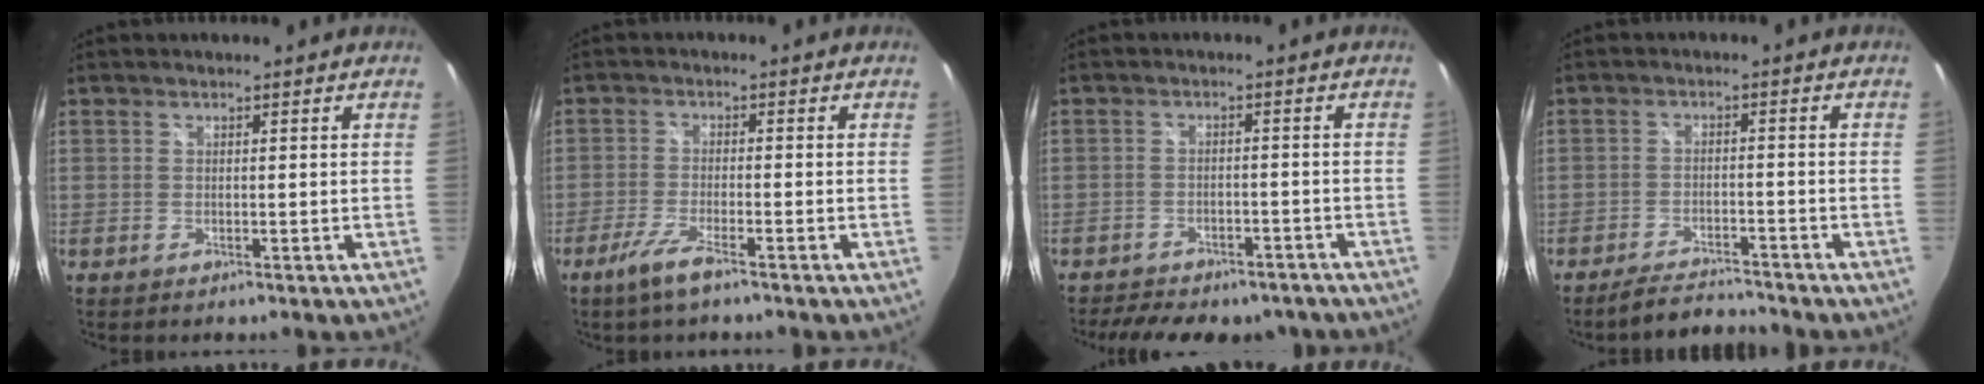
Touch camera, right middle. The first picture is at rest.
{"total": 5.2, "force": [-3.8, 0.4, 3.6], "torque": [-0.089, -0.012, -0.074]}
{"total": 13.7, "force": [-11.2, 5.5, 5.8], "torque": [-0.127, -0.011, -0.145]}
{"total": 6.2, "force": [-6.0, 0.6, 1.4], "torque": [-0.046, -0.003, -0.099]}